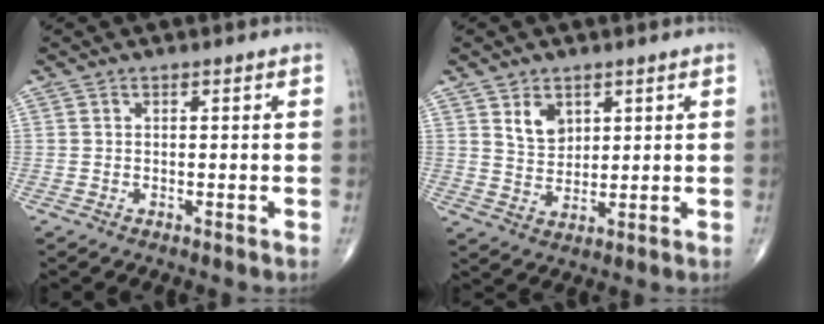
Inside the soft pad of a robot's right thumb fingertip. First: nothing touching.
{"total": 5.1, "force": [2.6, 3.5, 2.7], "torque": [-0.028, -0.022, 0.051]}